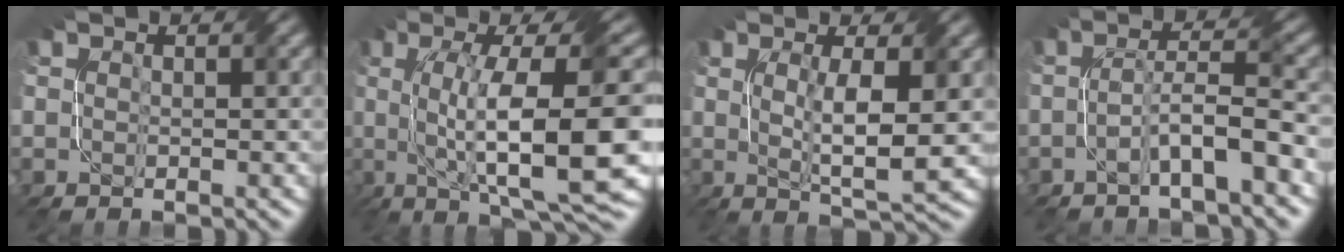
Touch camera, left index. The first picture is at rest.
{"total": 13.6, "force": [-0.1, 3.1, 13.2], "torque": [-0.200, 0.005, 0.009]}
{"total": 5.4, "force": [0.3, 0.9, 5.3], "torque": [-0.095, -0.005, 0.011]}
{"total": 4.6, "force": [-2.1, 0.6, 4.1], "torque": [-0.071, 0.018, -0.042]}